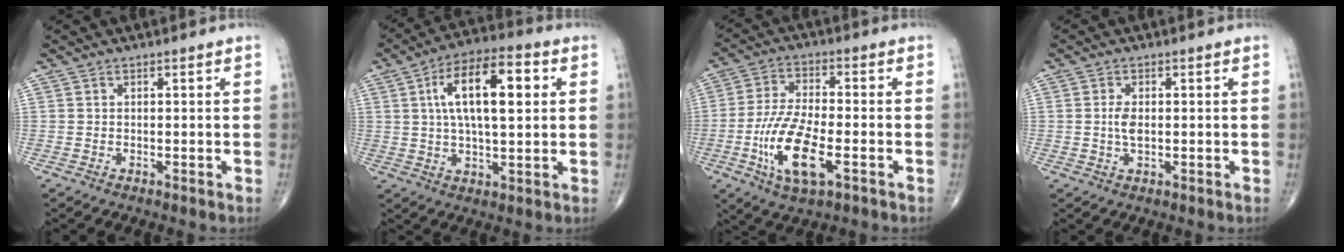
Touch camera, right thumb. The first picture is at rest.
{"total": 15.6, "force": [3.7, 6.3, 13.7], "torque": [-0.224, 0.013, 0.057]}
{"total": 13.0, "force": [-4.3, 4.8, 11.3], "torque": [-0.226, 0.009, -0.079]}
{"total": 2.9, "force": [0.1, 1.4, 2.5], "torque": [-0.050, 0.000, 0.001]}